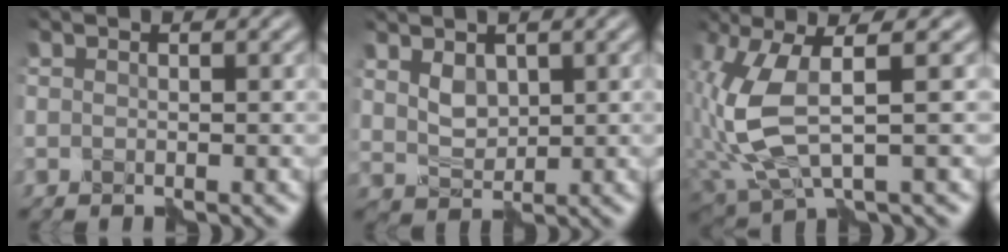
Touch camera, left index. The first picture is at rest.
{"total": 1.9, "force": [1.0, 1.2, 1.0], "torque": [-0.022, -0.004, 0.026]}
{"total": 7.2, "force": [0.8, 2.7, 6.6], "torque": [-0.171, -0.003, 0.020]}